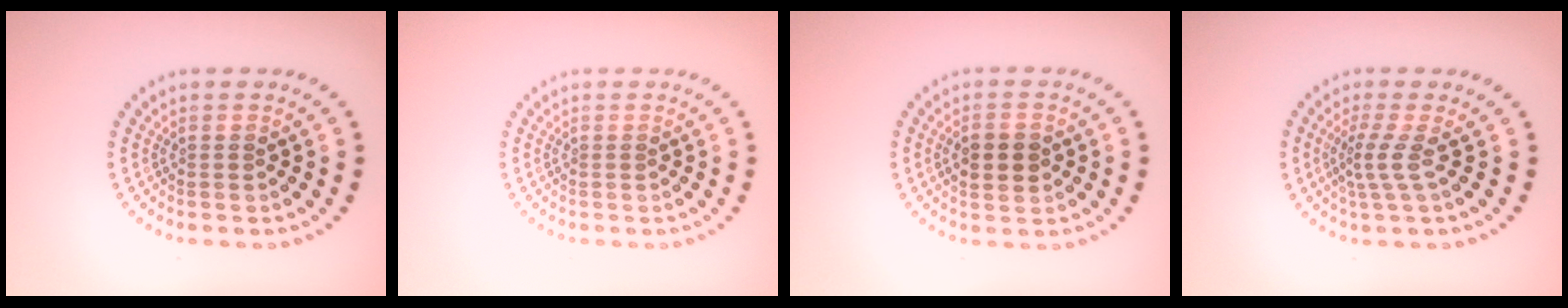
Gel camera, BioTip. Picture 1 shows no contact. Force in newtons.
{"total": 0.0}
{"total": 3.7, "press": 3.7, "slide": 0.1}
{"total": 2.3, "press": 1.6, "slide": 1.7}